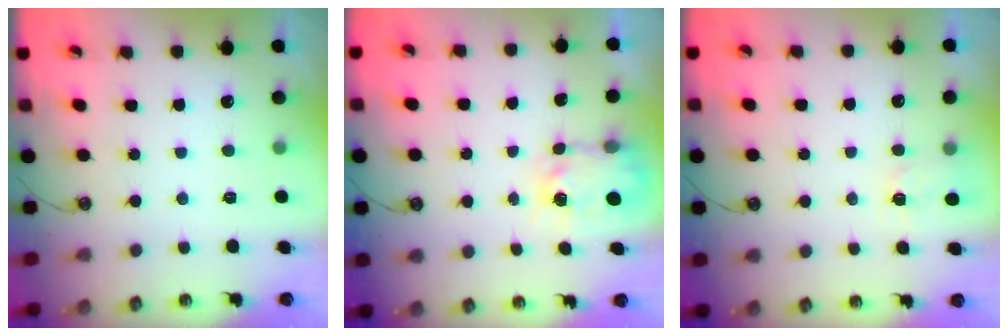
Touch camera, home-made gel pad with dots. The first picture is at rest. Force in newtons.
{"total": 5.6, "press": 5.6, "slide": 0.4}
{"total": 3.5, "press": 3.5, "slide": 0.5}